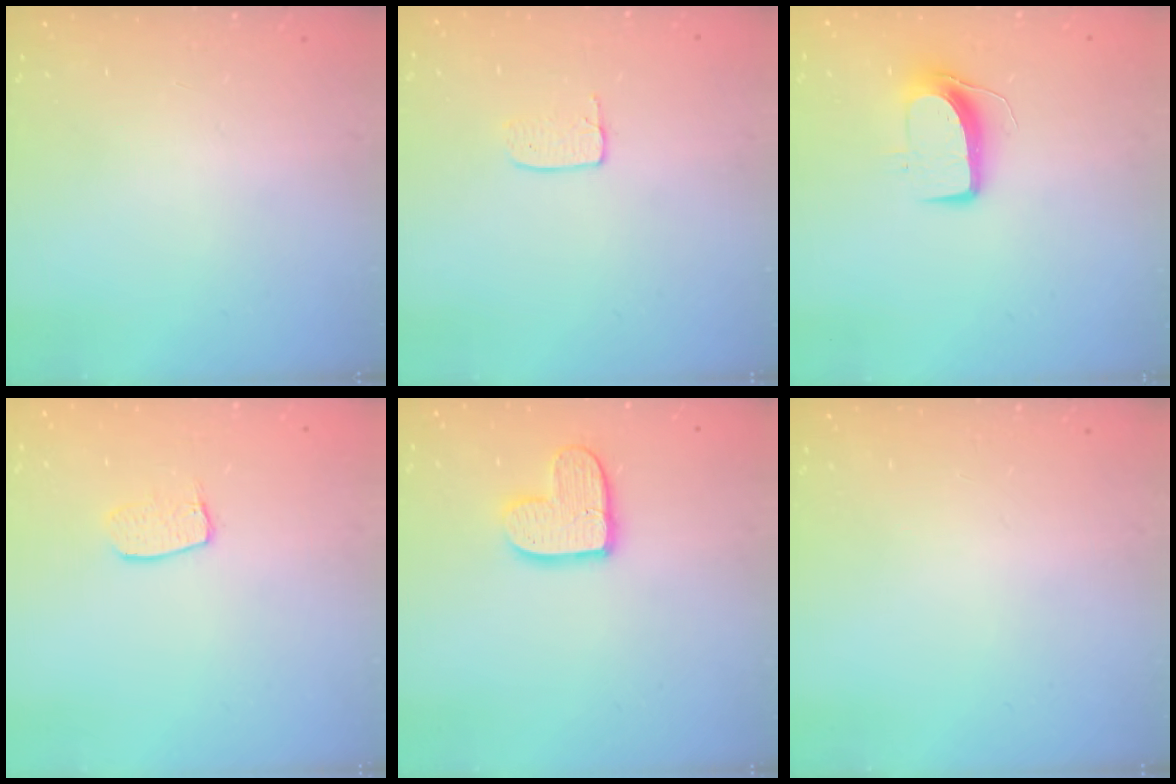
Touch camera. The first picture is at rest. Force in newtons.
{"total": 3.5, "press": 3.5, "slide": 0.2}
{"total": 9.9, "press": 9.8, "slide": 1.1}
{"total": 6.8, "press": 6.8, "slide": 0.3}
{"total": 11.5, "press": 11.4, "slide": 1.0}
{"total": 0.0}